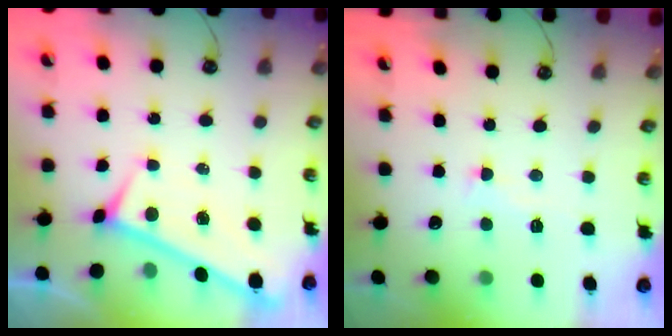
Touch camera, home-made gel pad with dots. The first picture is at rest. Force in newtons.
{"total": 0.7, "press": 0.3, "slide": 0.6}